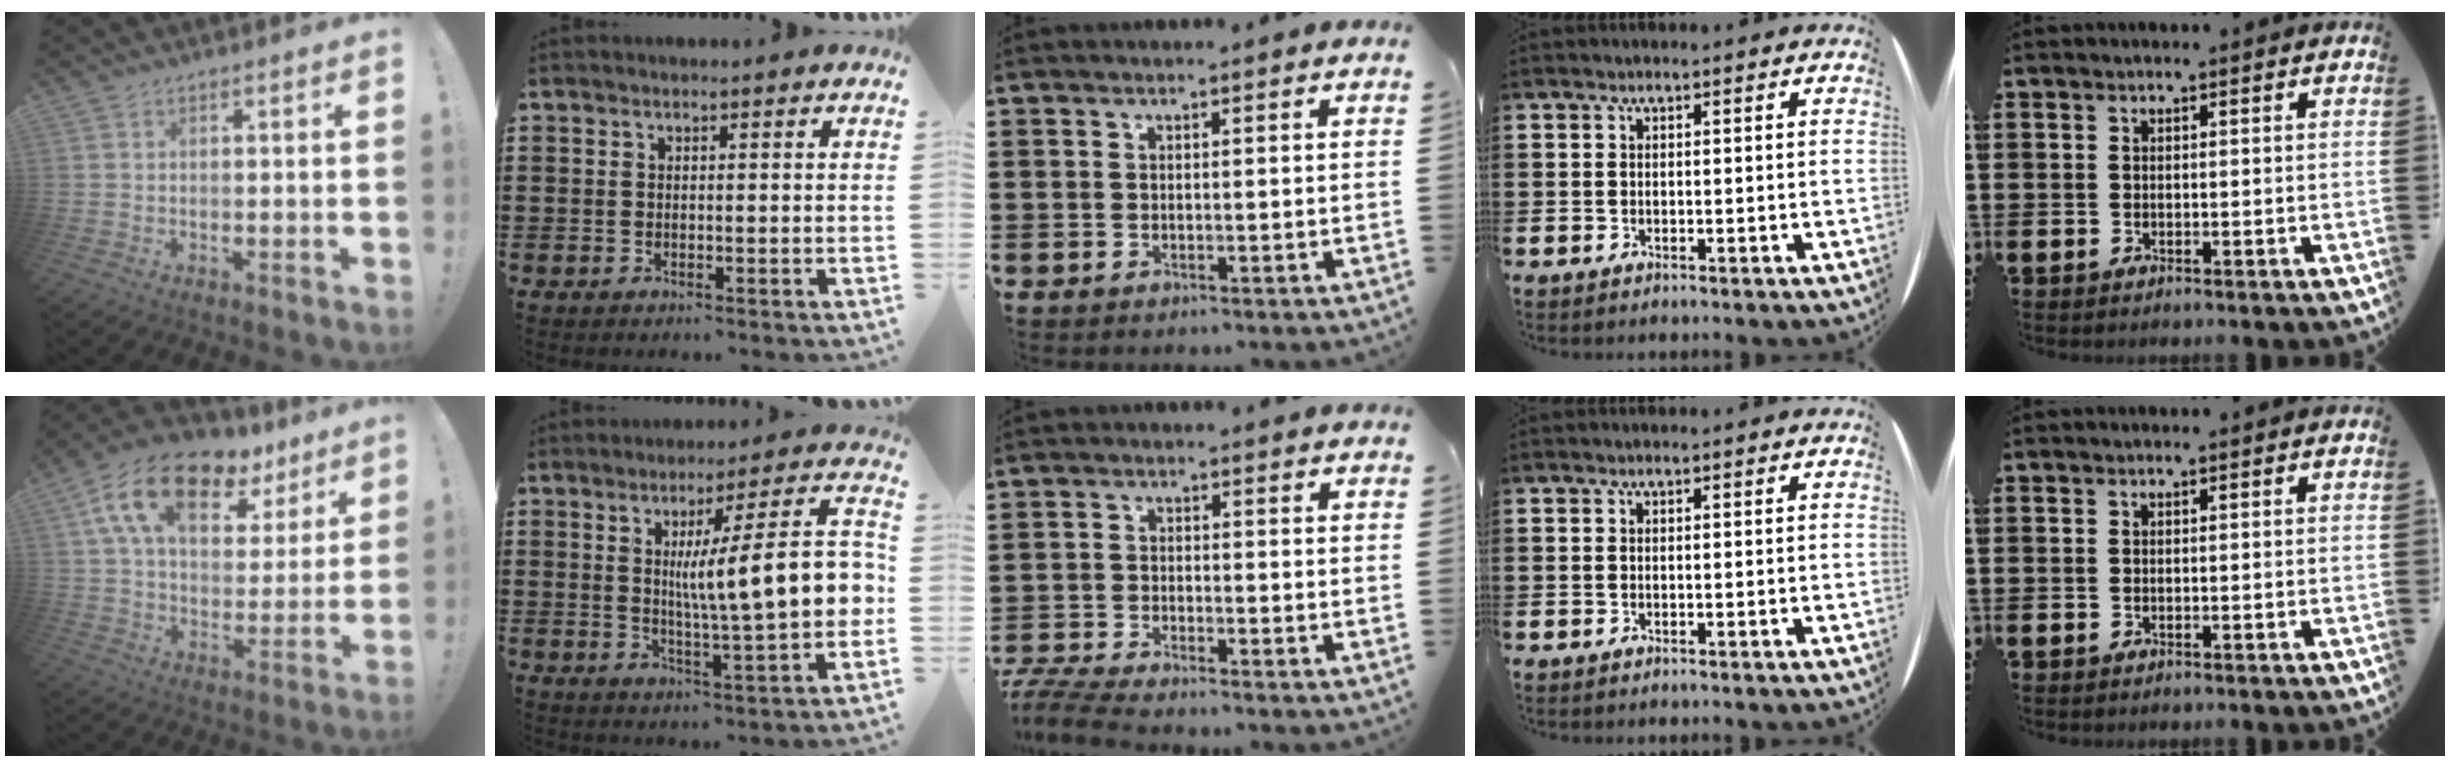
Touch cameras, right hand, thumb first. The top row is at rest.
{"thumb": {"total": 18.3, "force": [10.0, 9.7, 11.9], "torque": [-0.195, -0.046, 0.177]}, "index": {"total": 13.7, "force": [1.4, 2.1, 13.5], "torque": [-0.214, -0.006, 0.019]}, "middle": {"total": 5.0, "force": [-4.8, 0.3, 1.4], "torque": [-0.049, -0.010, -0.102]}}